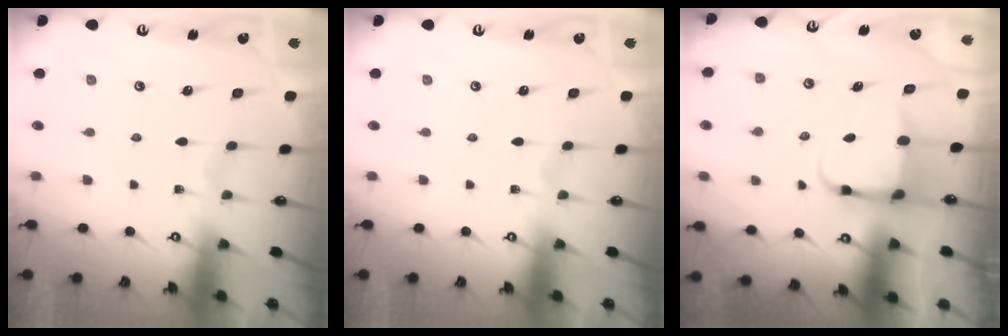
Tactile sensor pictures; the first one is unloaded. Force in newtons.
{"total": 0.0}
{"total": 3.9, "press": 3.8, "slide": 0.7}